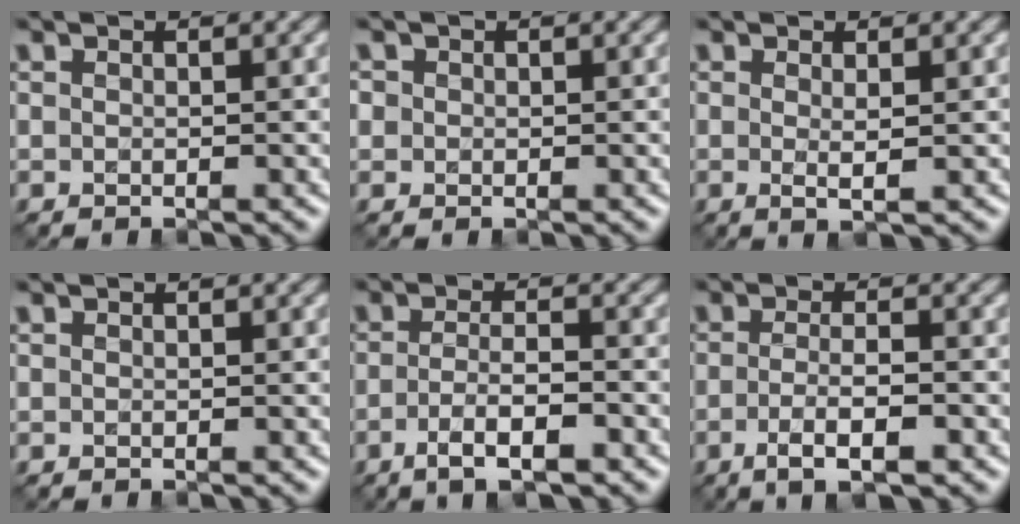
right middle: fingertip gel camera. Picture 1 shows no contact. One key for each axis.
{"total": 1.1, "fx": 0.2, "fy": 1.0, "fz": 0.2, "tx": 0.004, "ty": -0.001, "tz": 0.000}
{"total": 1.5, "fx": 0.2, "fy": 0.2, "fz": 1.5, "tx": -0.027, "ty": -0.005, "tz": 0.002}
{"total": 0.0}
{"total": 3.8, "fx": -1.8, "fy": 0.9, "fz": 3.2, "tx": -0.063, "ty": -0.001, "tz": -0.034}
{"total": 3.7, "fx": -1.4, "fy": 0.9, "fz": 3.3, "tx": -0.062, "ty": -0.003, "tz": -0.025}